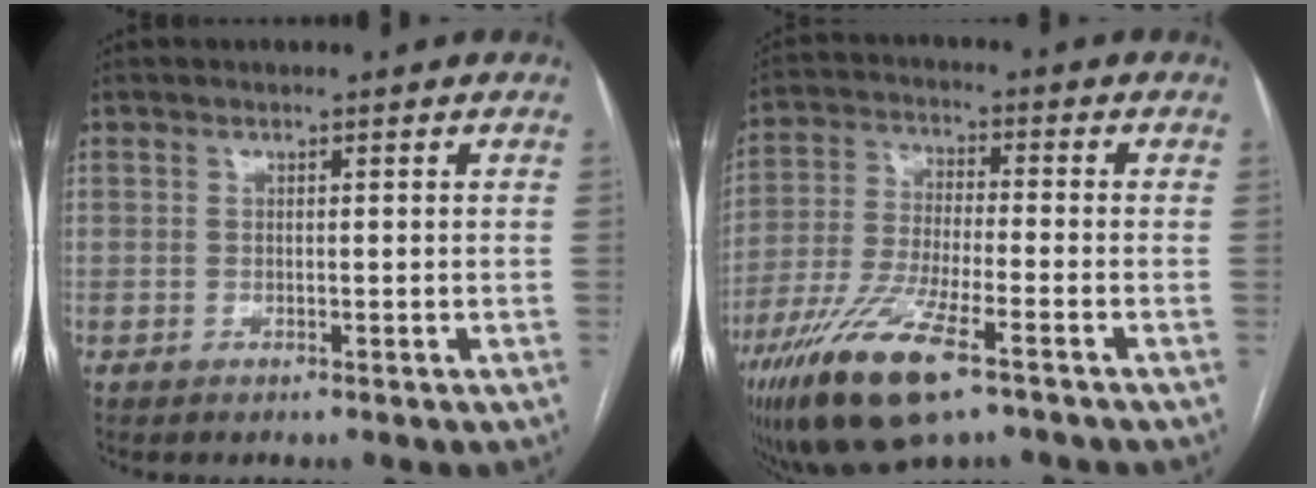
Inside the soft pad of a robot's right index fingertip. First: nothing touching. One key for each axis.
{"total": 14.4, "fx": -8.4, "fy": 2.6, "fz": 11.4, "tx": -0.233, "ty": -0.028, "tz": -0.151}